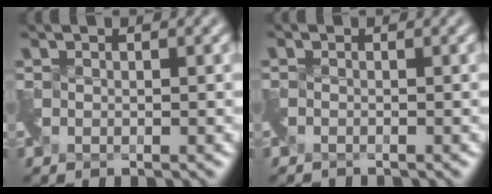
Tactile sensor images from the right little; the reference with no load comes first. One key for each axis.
{"total": 1.6, "fx": -1.4, "fy": -0.3, "fz": -0.7, "tx": 0.009, "ty": -0.018, "tz": -0.030}